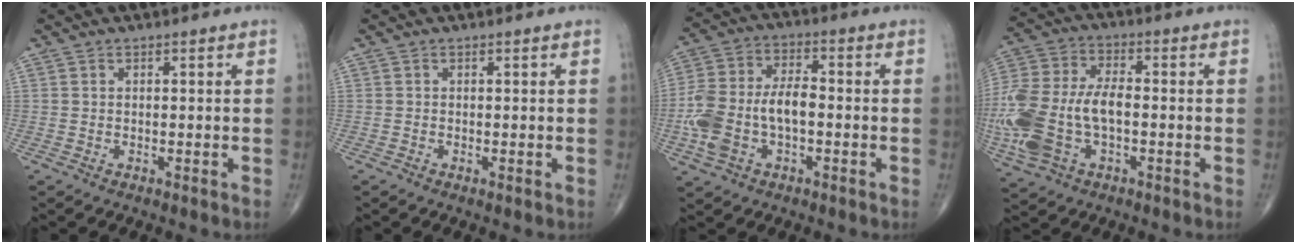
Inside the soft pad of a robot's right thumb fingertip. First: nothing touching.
{"total": 0.0}
{"total": 12.6, "force": [-2.5, 7.0, 10.1], "torque": [-0.219, 0.030, -0.049]}
{"total": 20.1, "force": [-3.7, 11.5, 16.0], "torque": [-0.388, 0.012, -0.063]}